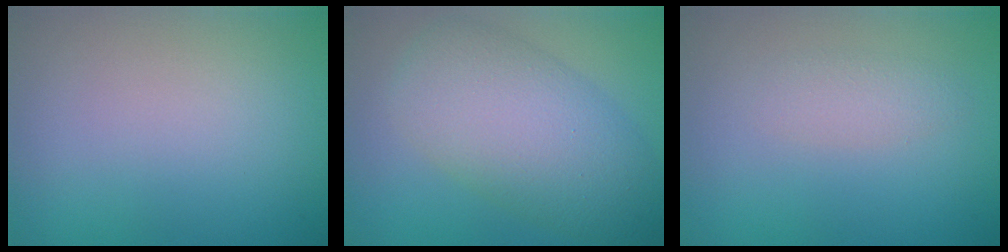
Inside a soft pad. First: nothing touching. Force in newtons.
{"total": 8.5, "press": 8.5, "slide": 0.3}
{"total": 1.6, "press": 1.6, "slide": 0.1}